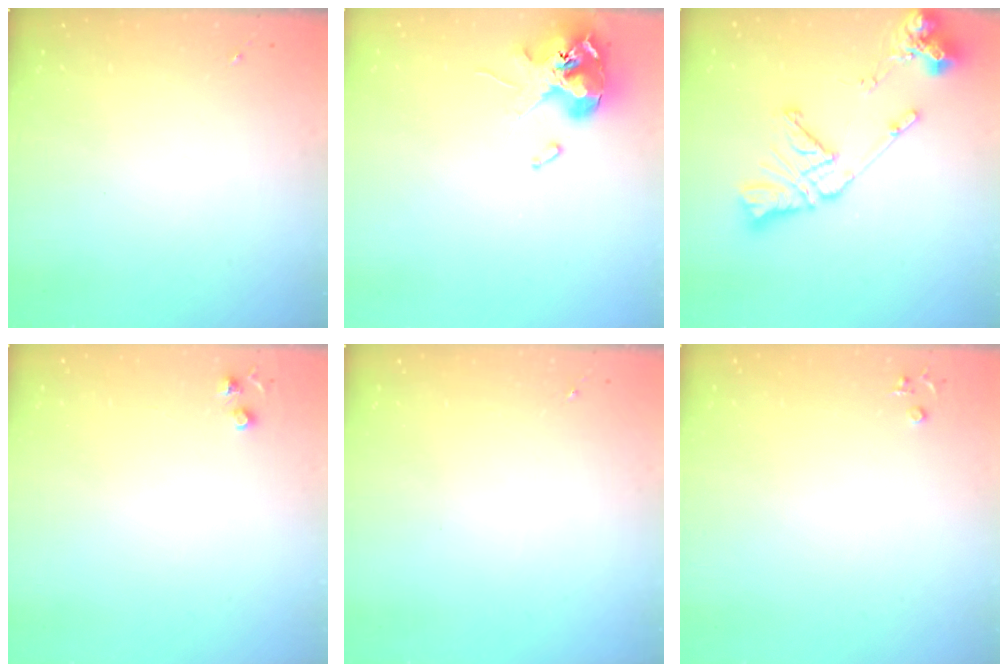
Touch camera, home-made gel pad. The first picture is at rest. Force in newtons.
{"total": 12.4, "press": 12.3, "slide": 1.8}
{"total": 16.1, "press": 16.0, "slide": 2.0}
{"total": 4.2, "press": 4.1, "slide": 0.7}
{"total": 0.0}
{"total": 3.9, "press": 3.8, "slide": 0.6}